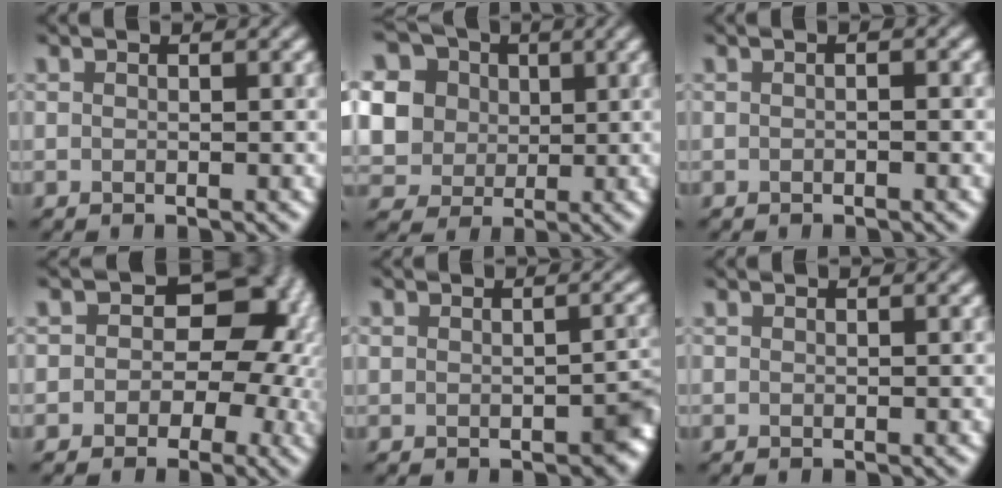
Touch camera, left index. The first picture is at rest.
{"total": 13.5, "force": [3.6, 11.7, 5.7], "torque": [-0.155, 0.018, 0.054]}
{"total": 0.7, "force": [-0.2, 0.1, 0.6], "torque": [-0.007, -0.003, -0.008]}
{"total": 7.6, "force": [-0.2, 5.8, 4.8], "torque": [0.025, 0.019, -0.033]}
{"total": 3.2, "force": [-1.1, 2.3, 2.0], "torque": [-0.014, -0.010, -0.016]}
{"total": 0.0}